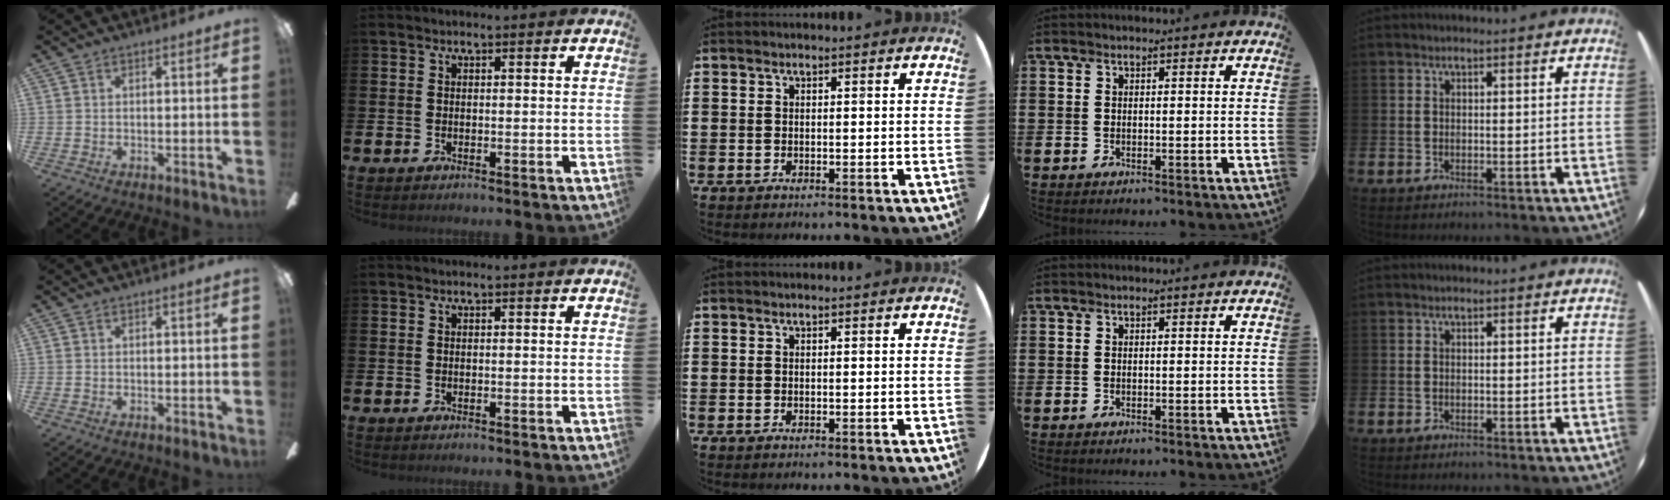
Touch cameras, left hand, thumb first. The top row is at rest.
{}